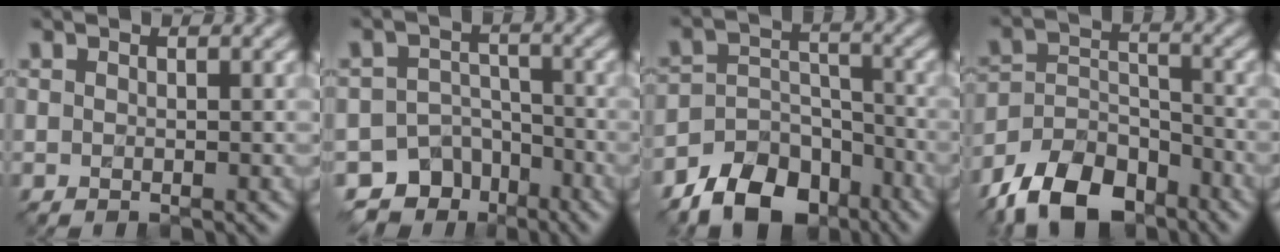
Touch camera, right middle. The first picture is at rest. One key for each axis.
{"total": 7.5, "fx": -5.4, "fy": 5.2, "fz": 0.7, "tx": 0.011, "ty": 0.001, "tz": -0.079}
{"total": 7.6, "fx": -5.8, "fy": 4.1, "fz": 2.7, "tx": -0.037, "ty": 0.002, "tz": -0.107}
{"total": 9.5, "fx": -7.5, "fy": 4.6, "fz": 3.6, "tx": -0.057, "ty": 0.001, "tz": -0.135}